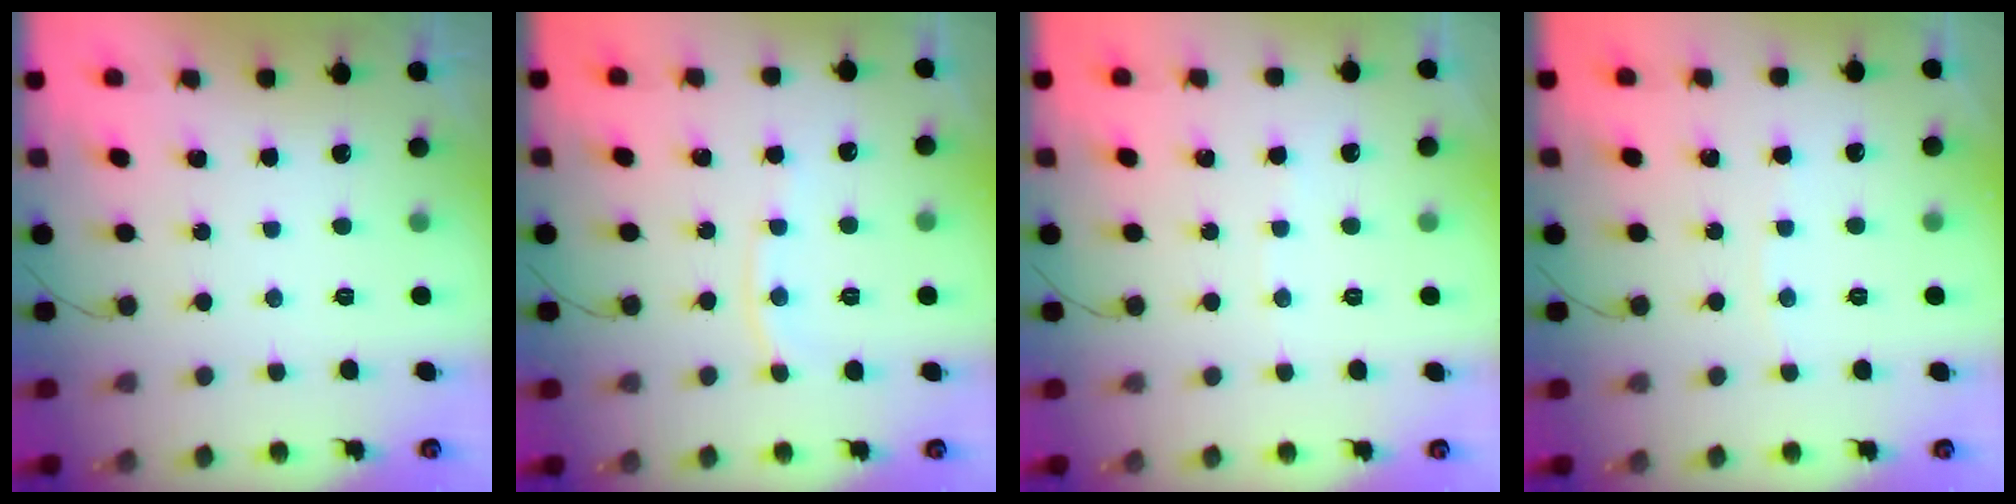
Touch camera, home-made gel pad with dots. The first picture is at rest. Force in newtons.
{"total": 5.6, "press": 5.6, "slide": 0.8}
{"total": 3.1, "press": 3.0, "slide": 0.4}
{"total": 2.0, "press": 2.0, "slide": 0.3}